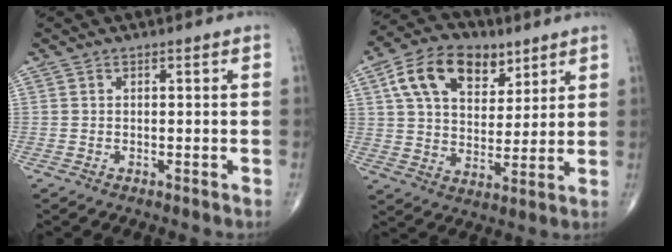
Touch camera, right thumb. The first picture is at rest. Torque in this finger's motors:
{"motor_torque": [-0.67, 1.15, 0.59, 0.30, 0.28]}